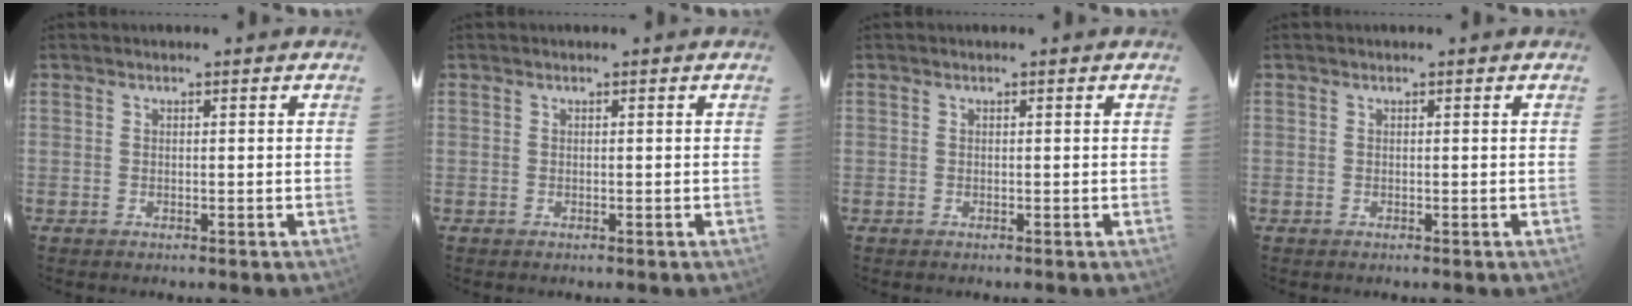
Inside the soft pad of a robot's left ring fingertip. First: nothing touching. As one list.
[{"total": 0.0}, {"total": 0.0}, {"total": 0.0}]